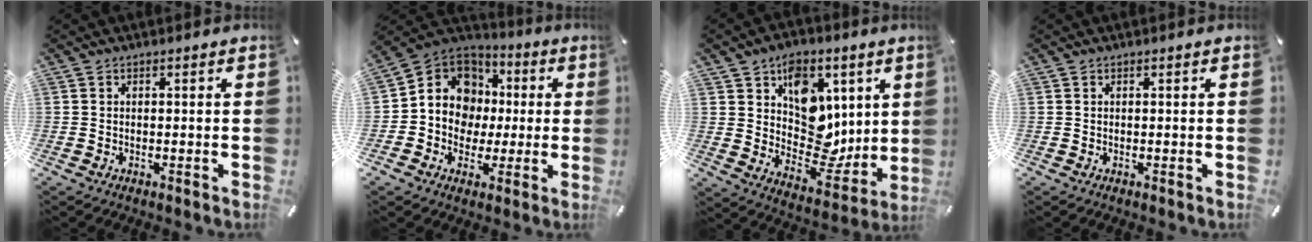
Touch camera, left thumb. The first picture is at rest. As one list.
[{"total": 10.9, "force": [0.6, 10.4, 3.1], "torque": [-0.062, -0.007, 0.018]}, {"total": 13.1, "force": [4.6, 10.8, 5.7], "torque": [-0.064, -0.055, 0.092]}, {"total": 0.0}]